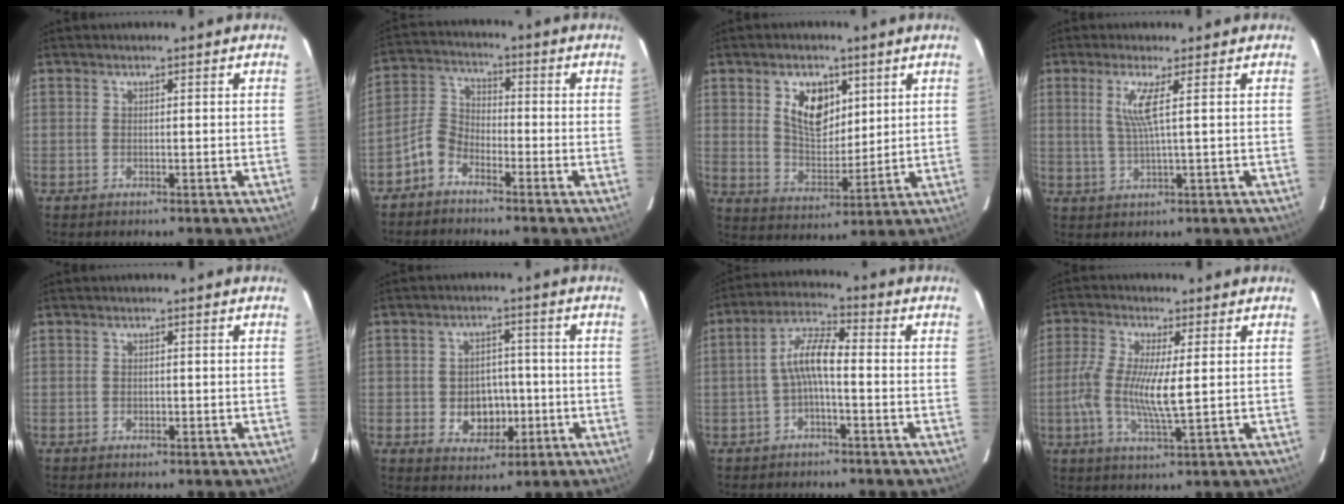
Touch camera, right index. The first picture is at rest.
{"total": 5.5, "force": [-3.9, 3.1, 2.2], "torque": [-0.053, 0.019, -0.088]}
{"total": 9.7, "force": [3.9, 6.1, 6.4], "torque": [-0.109, 0.006, 0.078]}
{"total": 4.6, "force": [1.4, -0.8, 4.3], "torque": [-0.079, -0.004, 0.030]}
{"total": 0.8, "force": [-0.1, 0.7, 0.3], "torque": [-0.003, 0.000, -0.002]}
{"total": 7.6, "force": [-1.6, 6.1, 4.1], "torque": [-0.084, 0.007, -0.009]}
{"total": 6.7, "force": [-1.5, 1.7, 6.3], "torque": [-0.135, 0.020, -0.031]}
{"total": 9.5, "force": [-0.1, 1.7, 9.3], "torque": [-0.191, -0.007, -0.007]}